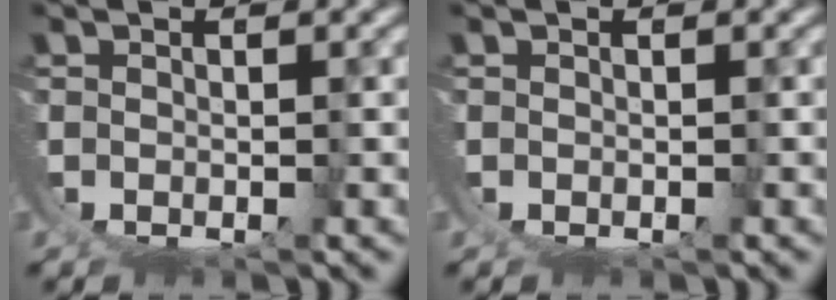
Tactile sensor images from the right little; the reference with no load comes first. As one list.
[{"total": 0.0}]